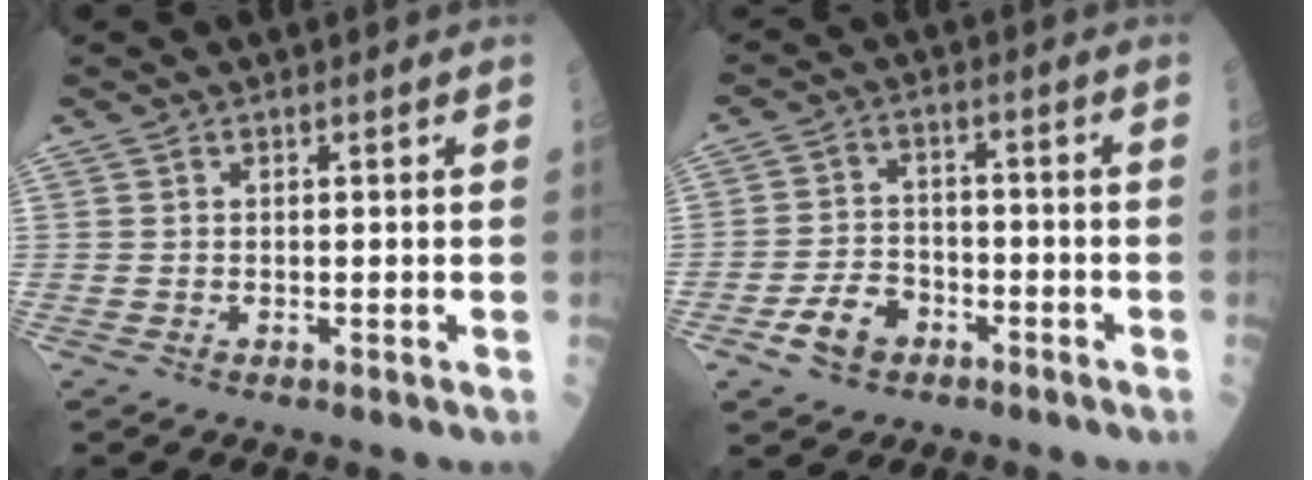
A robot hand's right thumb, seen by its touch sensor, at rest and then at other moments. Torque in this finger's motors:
{"motor_torque": [0.49, 0.63, 0.30, -0.40, 0.19]}